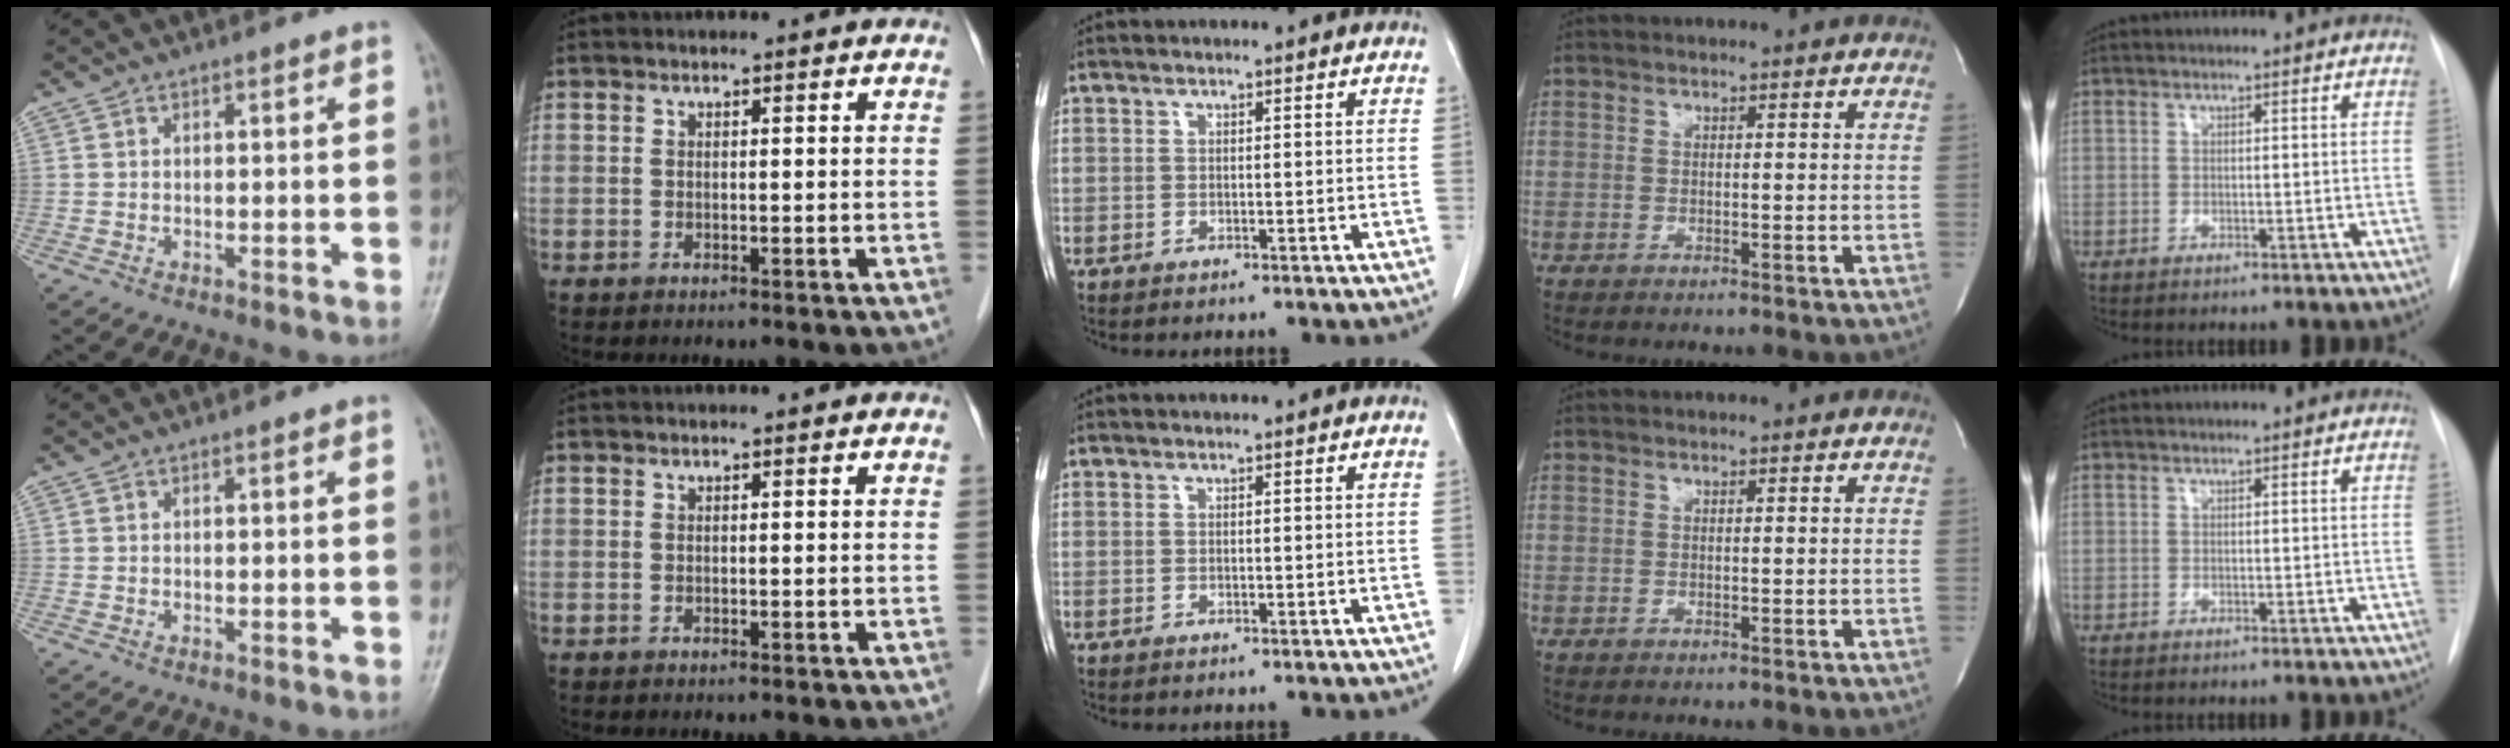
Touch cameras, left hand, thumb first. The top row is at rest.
{}